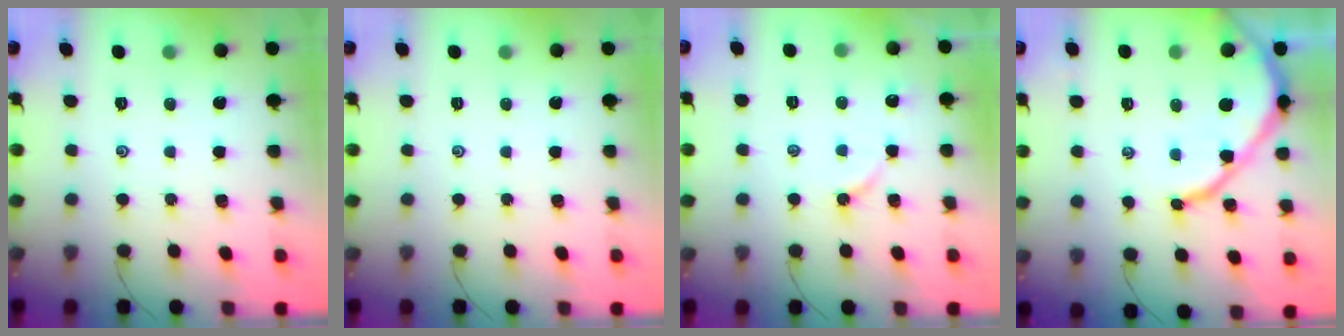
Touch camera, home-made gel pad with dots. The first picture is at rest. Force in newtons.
{"total": 0.0}
{"total": 5.1, "press": 5.1, "slide": 0.6}
{"total": 10.1, "press": 10.0, "slide": 1.0}